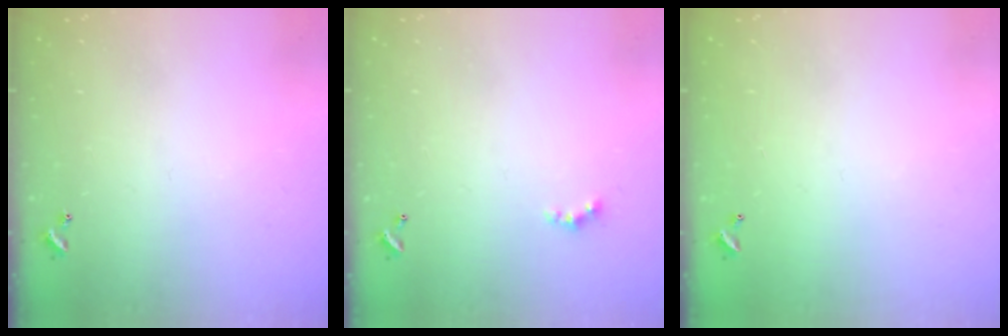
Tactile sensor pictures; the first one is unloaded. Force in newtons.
{"total": 1.6, "press": 1.6, "slide": 0.4}
{"total": 3.0, "press": 3.0, "slide": 0.1}